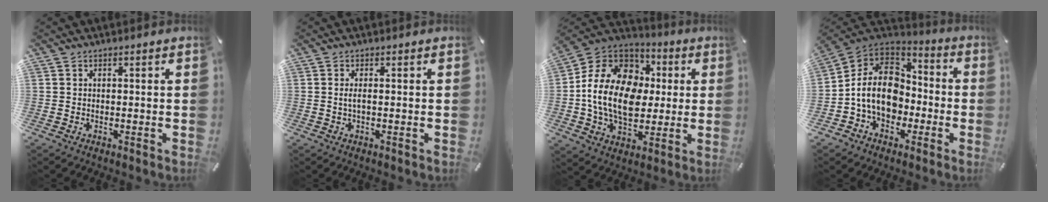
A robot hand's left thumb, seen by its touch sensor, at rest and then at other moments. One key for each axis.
{"total": 1.9, "fx": 0.0, "fy": 0.4, "fz": 1.8, "tx": -0.036, "ty": -0.002, "tz": 0.000}
{"total": 18.1, "fx": -0.5, "fy": 13.9, "fz": 11.5, "tx": -0.242, "ty": 0.007, "tz": -0.010}
{"total": 14.1, "fx": -3.0, "fy": 11.4, "fz": 7.8, "tx": -0.168, "ty": 0.030, "tz": -0.053}